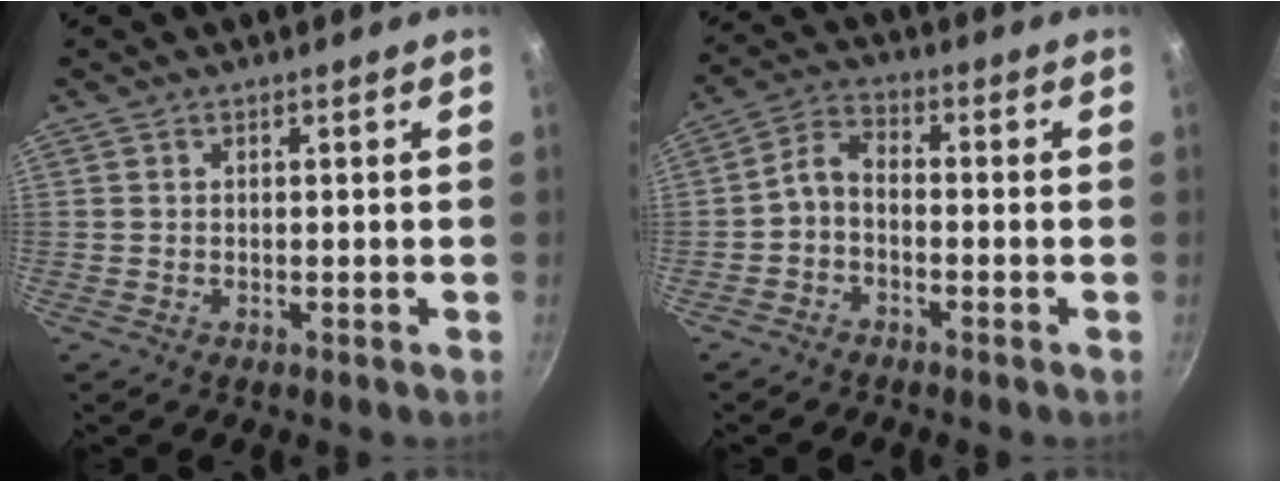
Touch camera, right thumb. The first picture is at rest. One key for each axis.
{"total": 4.5, "fx": -1.9, "fy": 2.6, "fz": 3.1, "tx": -0.065, "ty": 0.033, "tz": -0.047}